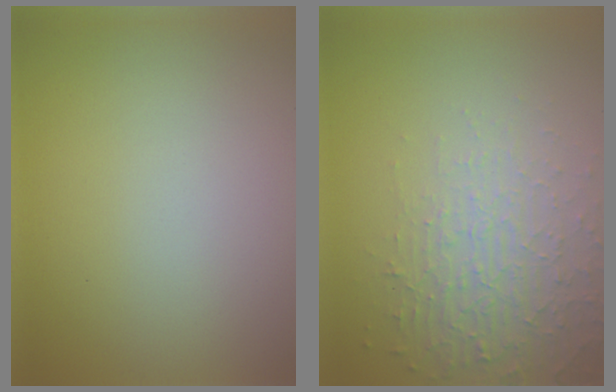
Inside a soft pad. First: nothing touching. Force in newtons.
{"total": 5.3, "press": 3.4, "slide": 4.1}